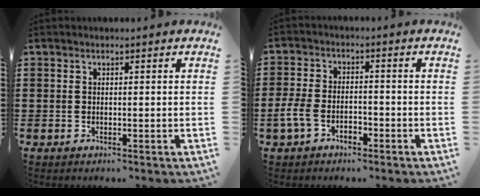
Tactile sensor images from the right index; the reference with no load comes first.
{"total": 4.6, "force": [-2.4, 2.8, 2.8], "torque": [-0.070, 0.007, -0.050]}